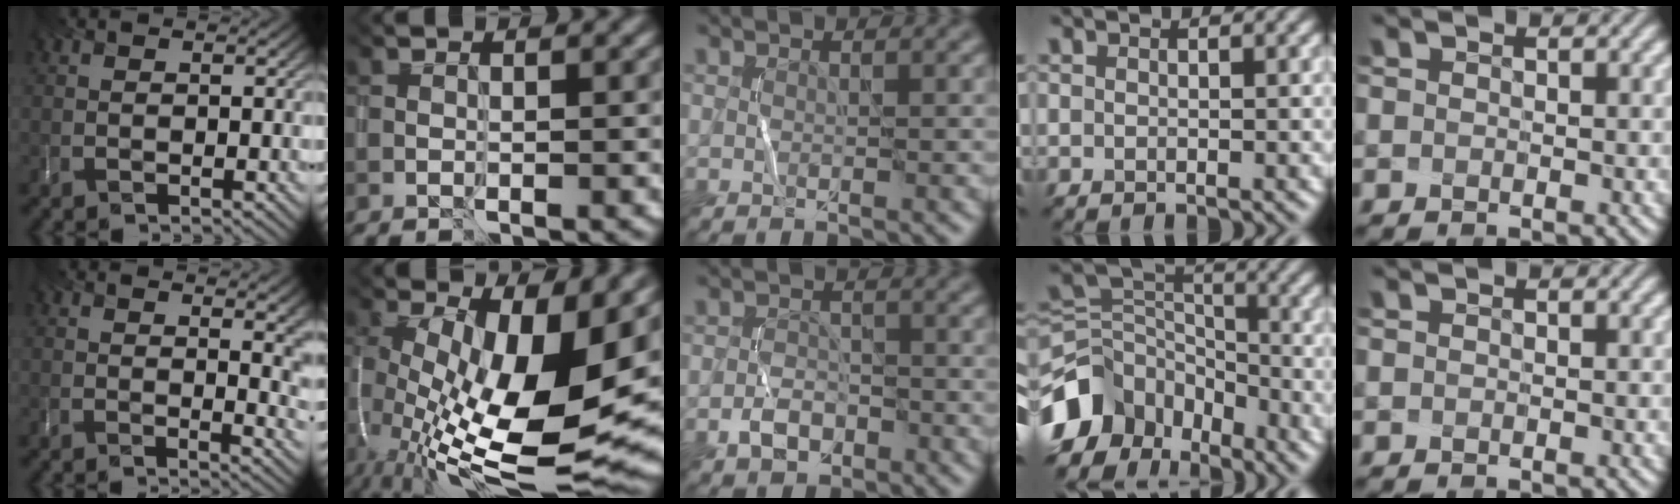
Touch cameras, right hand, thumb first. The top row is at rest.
{"thumb": {"total": 9.7, "force": [2.6, 4.3, 8.3], "torque": [-0.086, 0.020, 0.029]}, "index": {"total": 15.2, "force": [0.4, 6.9, 13.5], "torque": [-0.231, -0.018, 0.039]}, "middle": {"total": 2.2, "force": [-1.4, 1.5, 0.9], "torque": [-0.015, 0.007, -0.028]}, "ring": {"total": 9.7, "force": [-5.4, 6.7, 4.5], "torque": [-0.089, 0.008, -0.114]}}